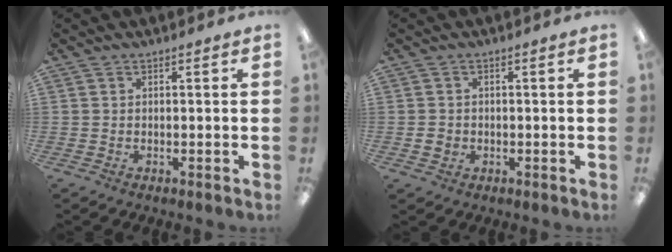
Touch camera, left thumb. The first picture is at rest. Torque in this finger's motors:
{"motor_torque": [-0.02, 0.09, 0.06, -0.11, 0.00]}